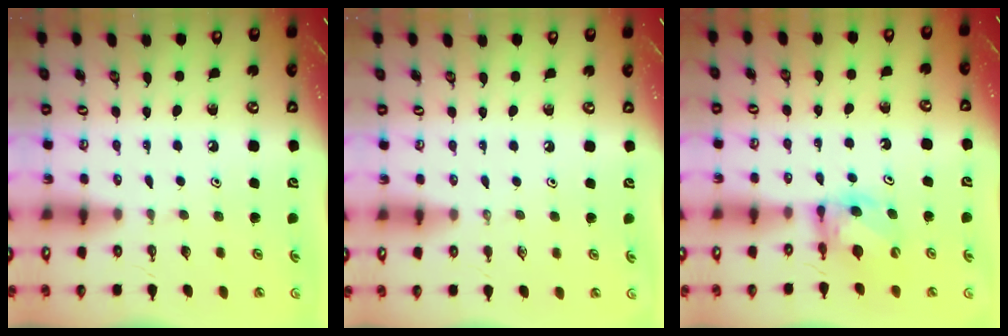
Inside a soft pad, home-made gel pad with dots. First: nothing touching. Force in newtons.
{"total": 0.0}
{"total": 6.2, "press": 6.2, "slide": 0.6}